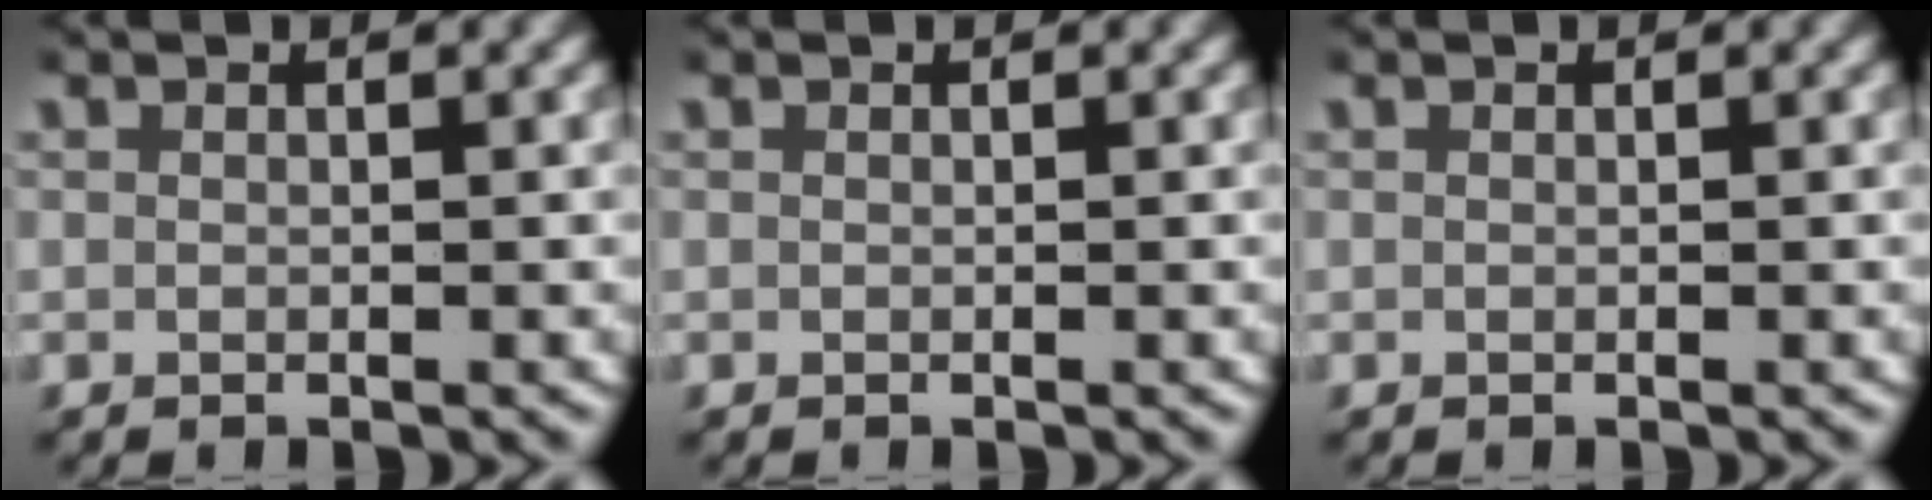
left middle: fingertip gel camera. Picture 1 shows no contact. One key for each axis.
{"total": 0.0}
{"total": 0.0}